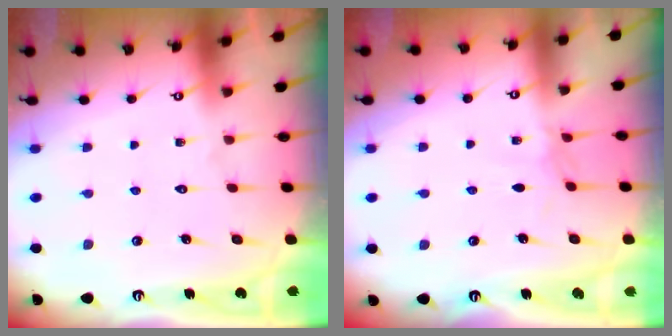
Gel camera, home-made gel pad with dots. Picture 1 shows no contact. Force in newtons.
{"total": 2.1, "press": 2.0, "slide": 0.5}